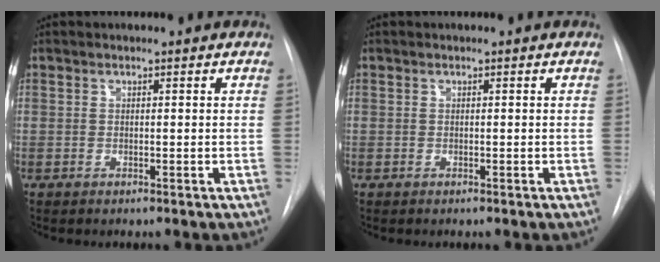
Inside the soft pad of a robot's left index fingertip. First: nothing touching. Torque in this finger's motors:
{"motor_torque": [0.00, 0.00, 0.00, 0.00]}